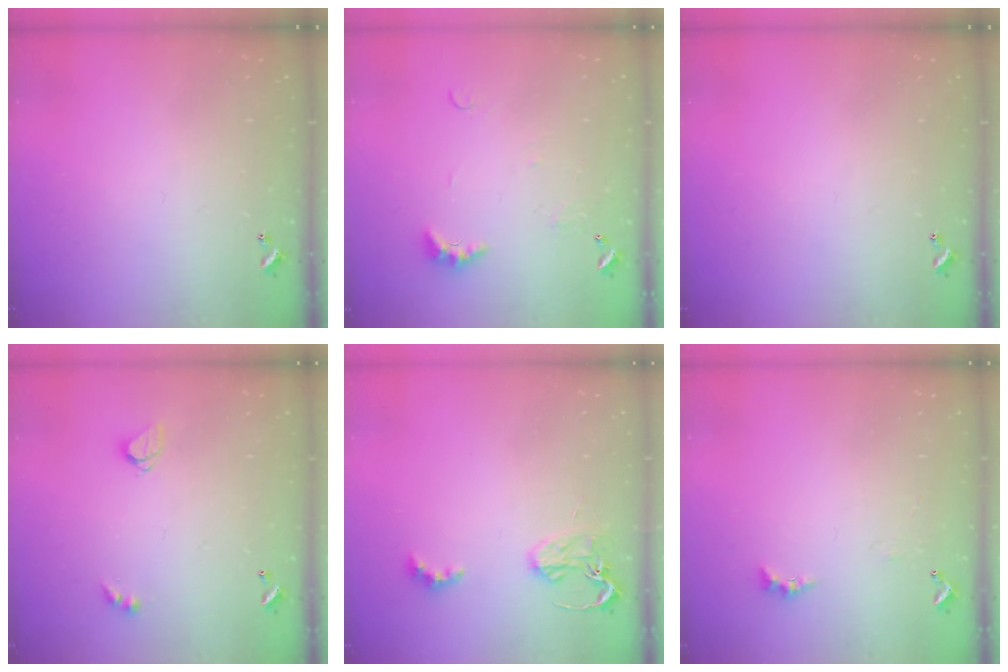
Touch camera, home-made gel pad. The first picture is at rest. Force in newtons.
{"total": 4.3, "press": 4.2, "slide": 0.9}
{"total": 0.0}
{"total": 3.3, "press": 3.3, "slide": 0.2}
{"total": 2.9, "press": 2.8, "slide": 0.6}
{"total": 2.0, "press": 1.9, "slide": 0.6}